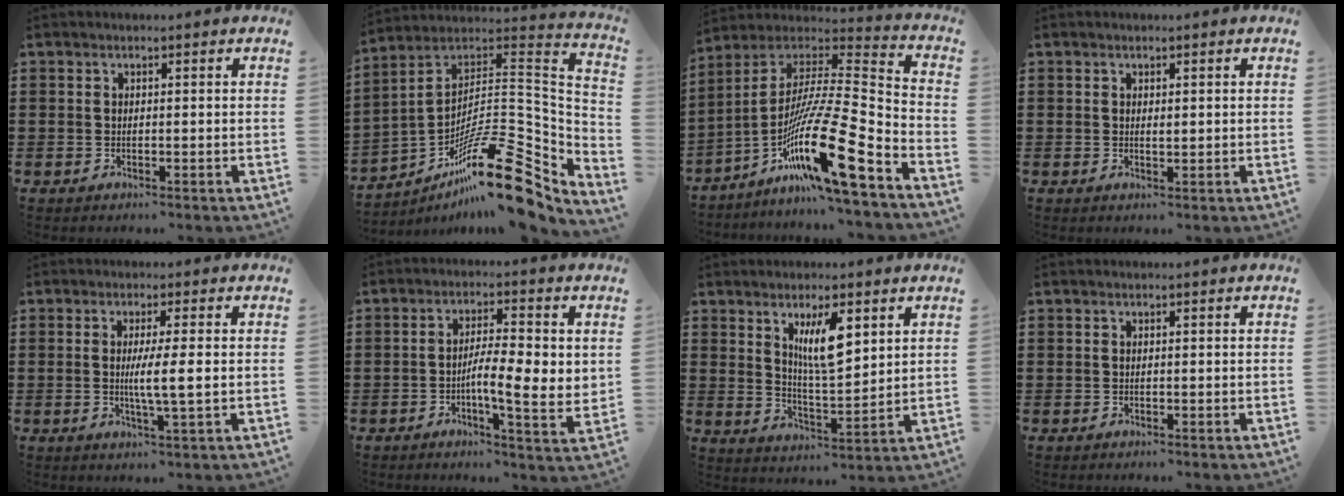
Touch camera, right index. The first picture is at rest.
{"total": 19.1, "force": [-11.3, 5.0, 14.6], "torque": [-0.226, 0.028, -0.200]}
{"total": 18.5, "force": [-10.6, 2.2, 15.1], "torque": [-0.283, 0.003, -0.194]}
{"total": 0.8, "force": [0.3, 0.4, 0.6], "torque": [-0.012, 0.004, 0.005]}
{"total": 4.3, "force": [0.0, -0.1, 4.3], "torque": [-0.077, -0.007, -0.003]}
{"total": 6.7, "force": [-0.5, 1.7, 6.4], "torque": [-0.110, -0.004, -0.013]}
{"total": 7.5, "force": [3.4, 2.2, 6.3], "torque": [-0.115, -0.001, 0.055]}
{"total": 0.0}